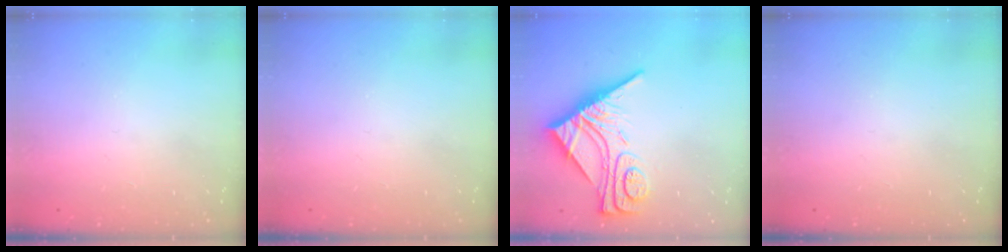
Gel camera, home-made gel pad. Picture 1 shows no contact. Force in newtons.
{"total": 0.0}
{"total": 13.4, "press": 13.4, "slide": 1.1}
{"total": 0.0}